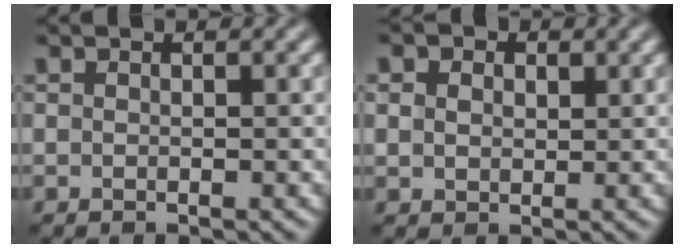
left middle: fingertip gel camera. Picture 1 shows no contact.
{"total": 3.8, "force": [1.8, 2.8, 1.8], "torque": [-0.037, 0.010, 0.015]}